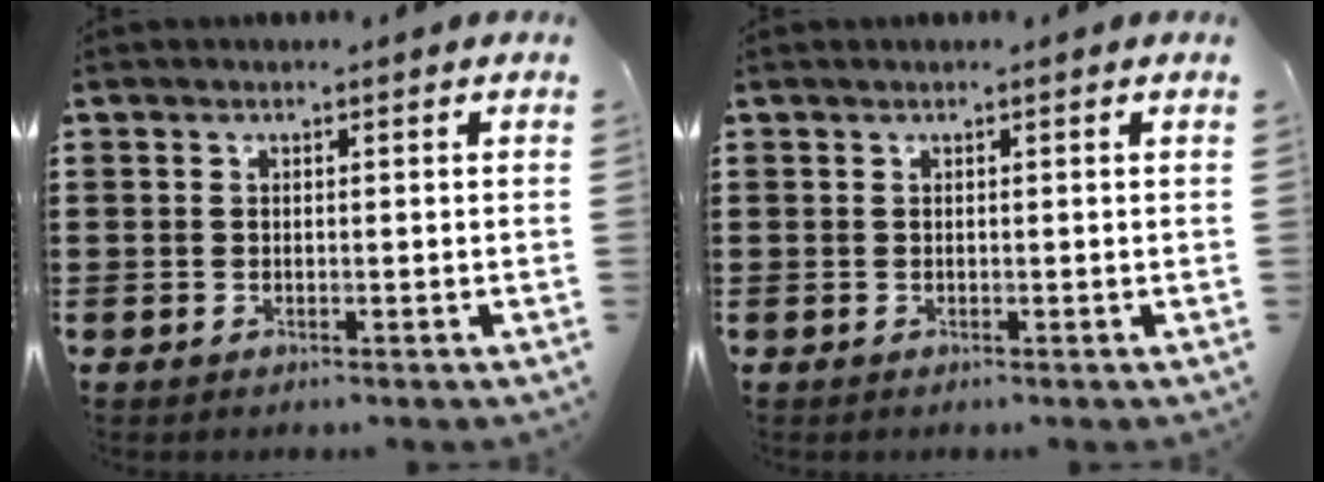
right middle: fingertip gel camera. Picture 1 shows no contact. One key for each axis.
{"total": 0.0}